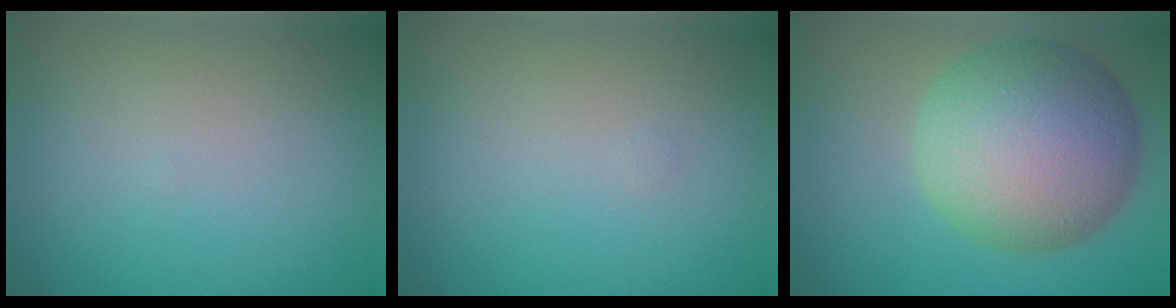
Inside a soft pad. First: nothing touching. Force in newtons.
{"total": 0.0}
{"total": 11.7, "press": 11.7, "slide": 0.3}